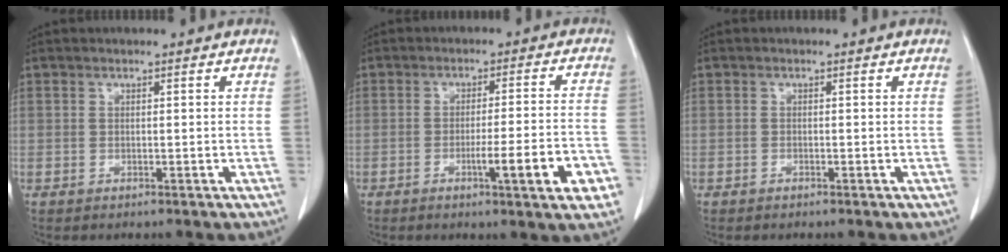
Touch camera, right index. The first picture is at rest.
{"total": 9.0, "force": [-3.7, 0.3, 8.2], "torque": [-0.111, -0.004, -0.050]}
{"total": 0.0}